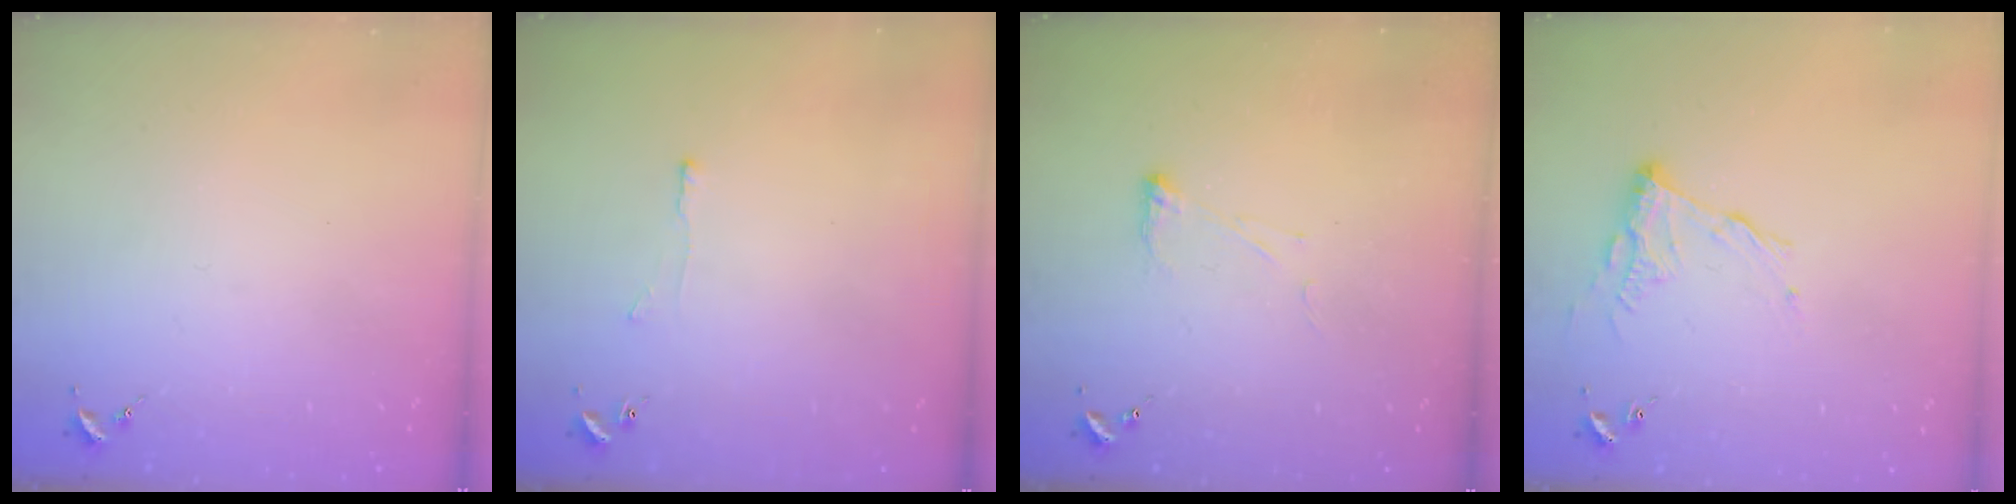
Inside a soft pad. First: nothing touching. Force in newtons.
{"total": 3.3, "press": 3.3, "slide": 0.3}
{"total": 4.0, "press": 3.8, "slide": 0.9}
{"total": 11.0, "press": 11.0, "slide": 0.6}